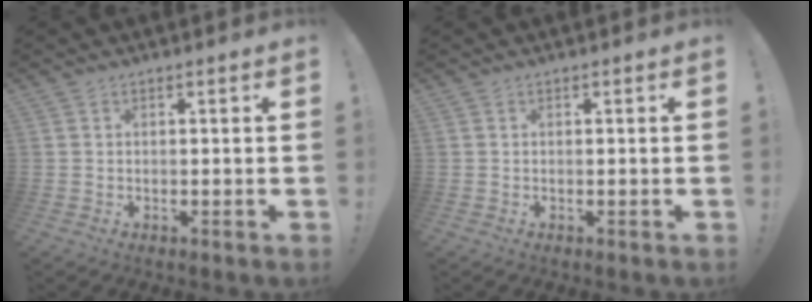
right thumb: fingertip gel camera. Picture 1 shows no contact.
{"total": 0.0}